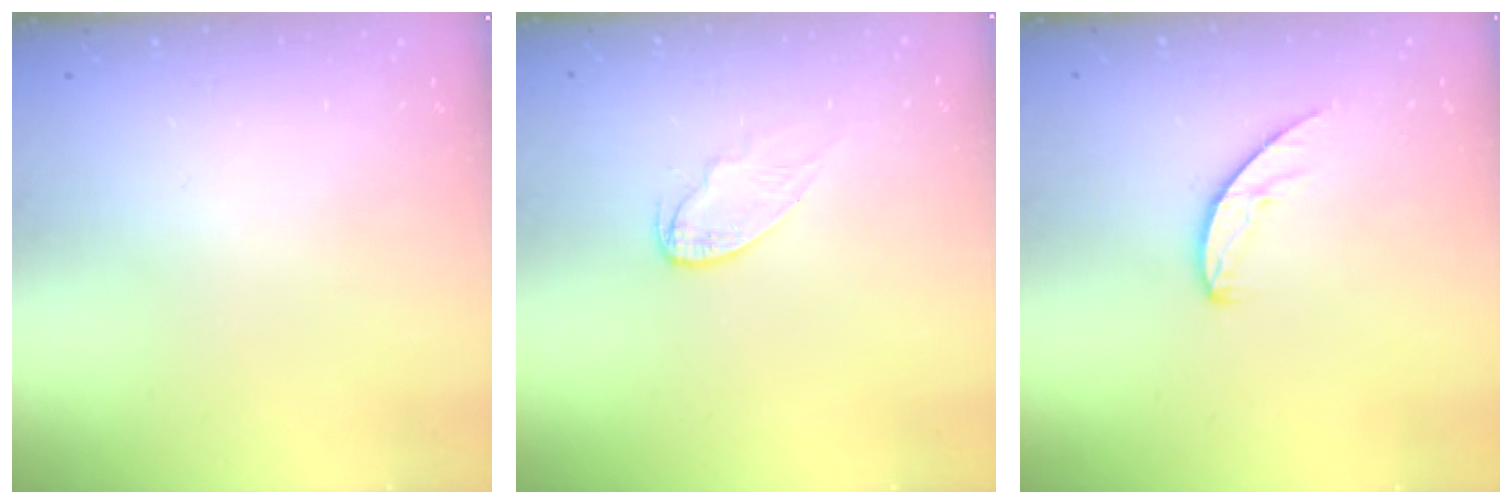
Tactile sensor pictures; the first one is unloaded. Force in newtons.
{"total": 6.6, "press": 6.6, "slide": 0.4}
{"total": 6.0, "press": 6.0, "slide": 0.4}